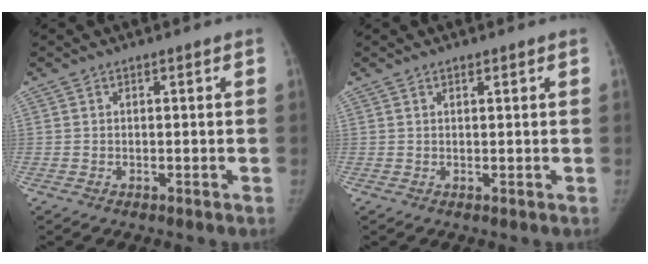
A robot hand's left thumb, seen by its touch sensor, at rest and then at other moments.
{"total": 0.9, "force": [0.7, 0.4, 0.5], "torque": [-0.007, -0.003, 0.010]}